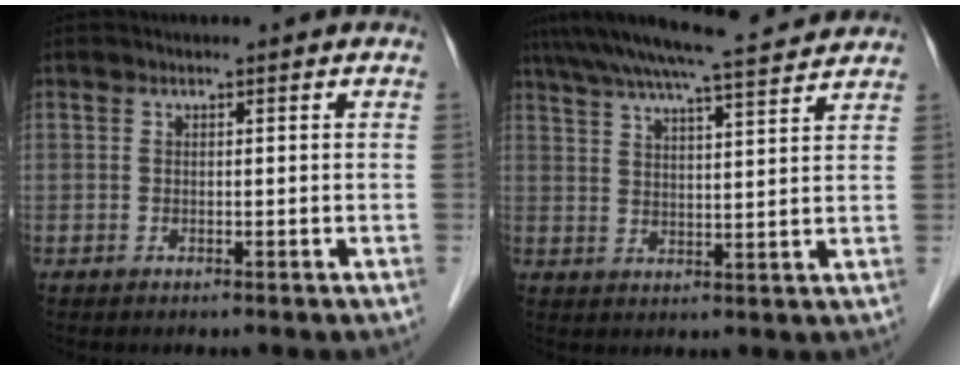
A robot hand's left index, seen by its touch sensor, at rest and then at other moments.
{"total": 16.1, "force": [14.4, 0.6, 7.2], "torque": [-0.131, 0.034, 0.208]}